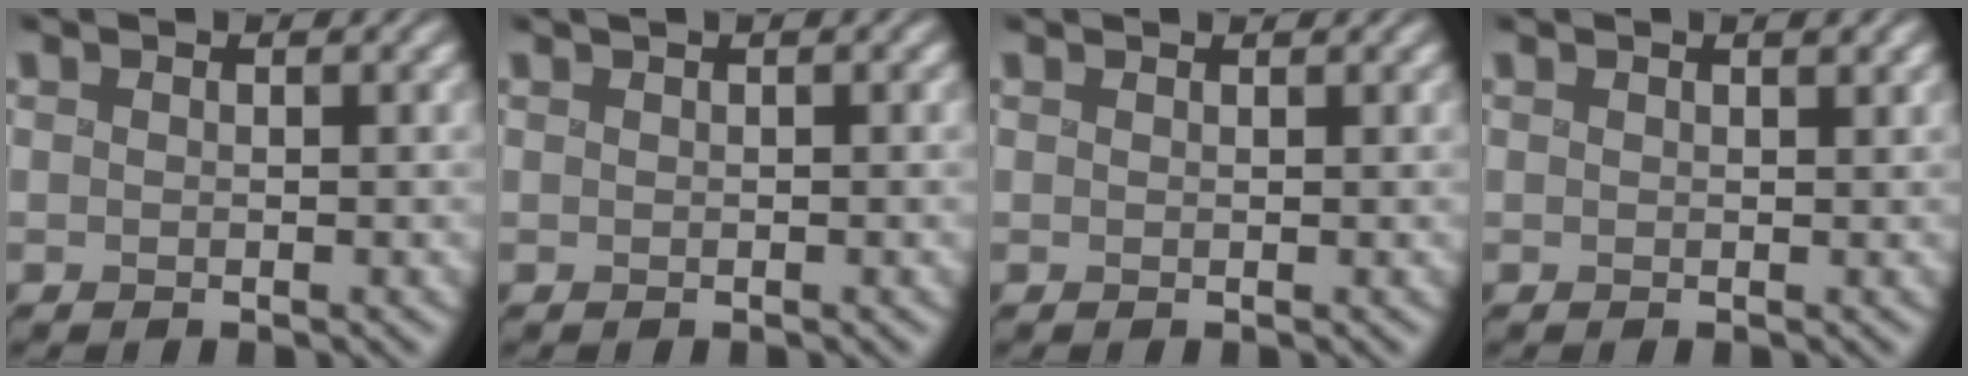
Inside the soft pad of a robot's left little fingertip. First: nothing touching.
{"total": 0.7, "force": [0.4, 0.1, 0.6], "torque": [-0.006, 0.003, 0.006]}
{"total": 0.8, "force": [0.8, 0.0, 0.1], "torque": [-0.003, 0.003, 0.009]}
{"total": 0.9, "force": [0.6, 0.2, 0.6], "torque": [-0.005, 0.001, 0.010]}